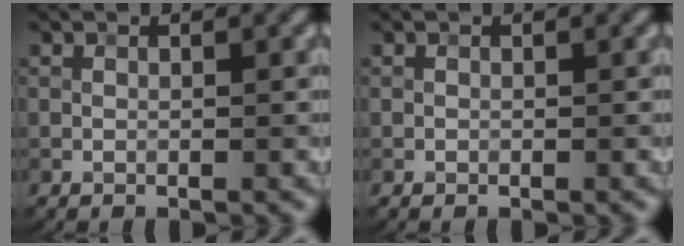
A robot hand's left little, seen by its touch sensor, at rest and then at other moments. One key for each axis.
{"total": 0.0}